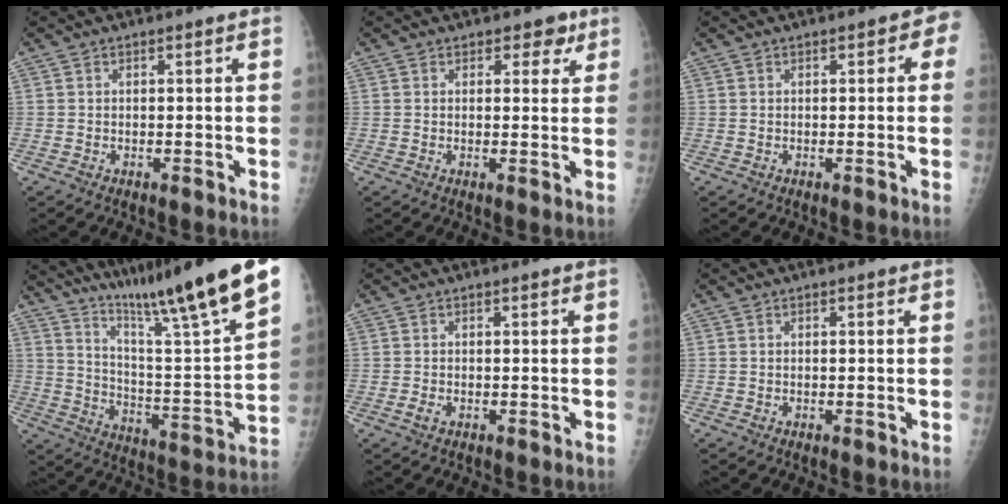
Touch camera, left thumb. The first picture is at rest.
{"total": 3.3, "force": [2.0, 2.1, 1.5], "torque": [0.008, -0.009, 0.023]}
{"total": 3.2, "force": [0.9, 1.5, 2.6], "torque": [-0.012, 0.004, 0.002]}
{"total": 24.0, "force": [17.5, 1.0, 16.4], "torque": [-0.238, -0.082, 0.280]}
{"total": 1.3, "force": [-0.4, 0.6, 1.0], "torque": [-0.025, 0.010, -0.003]}
{"total": 0.0}